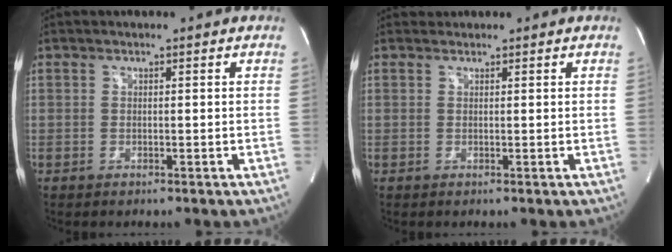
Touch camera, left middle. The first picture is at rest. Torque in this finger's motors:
{"motor_torque": [0.05, -0.04, -0.01, 0.01]}